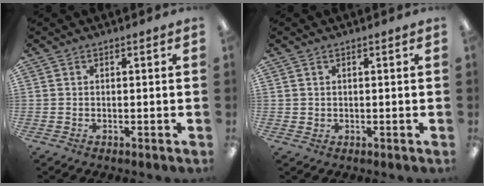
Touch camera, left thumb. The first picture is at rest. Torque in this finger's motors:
{"motor_torque": [-0.17, 0.09, -0.04, -0.02, -0.01]}